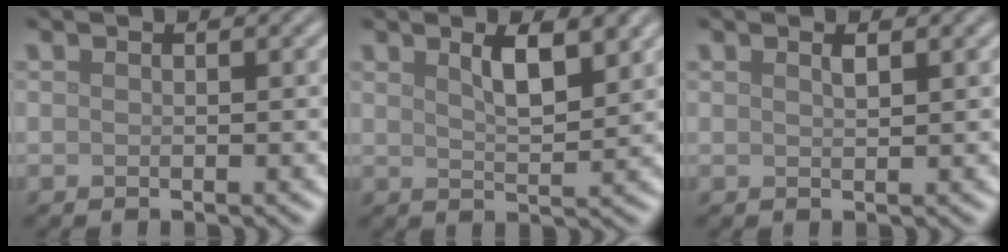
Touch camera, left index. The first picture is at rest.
{"total": 3.7, "force": [1.9, 1.0, 3.0], "torque": [-0.047, 0.002, 0.033]}
{"total": 0.8, "force": [0.6, 0.1, 0.5], "torque": [-0.009, 0.000, 0.010]}